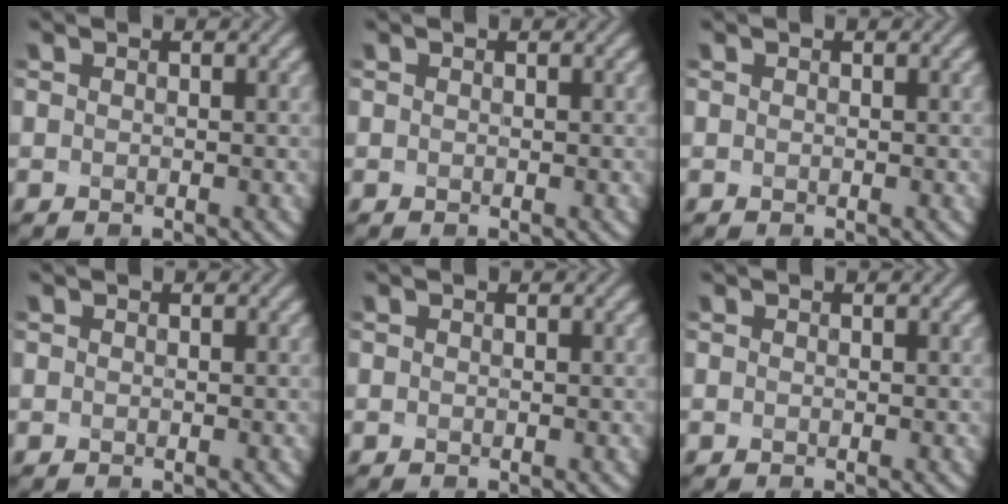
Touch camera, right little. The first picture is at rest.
{"total": 0.0}
{"total": 0.0}
{"total": 0.0}
{"total": 0.0}
{"total": 0.0}